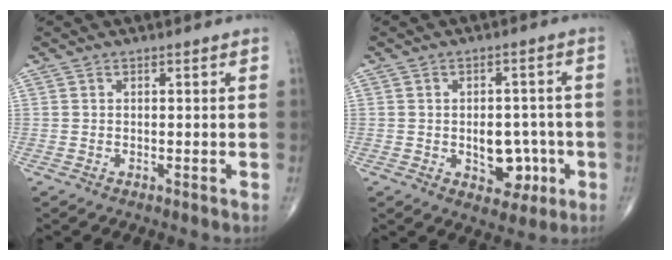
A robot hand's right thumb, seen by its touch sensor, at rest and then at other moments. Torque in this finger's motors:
{"motor_torque": [2.60, 2.40, 1.30, -0.90, 0.50]}